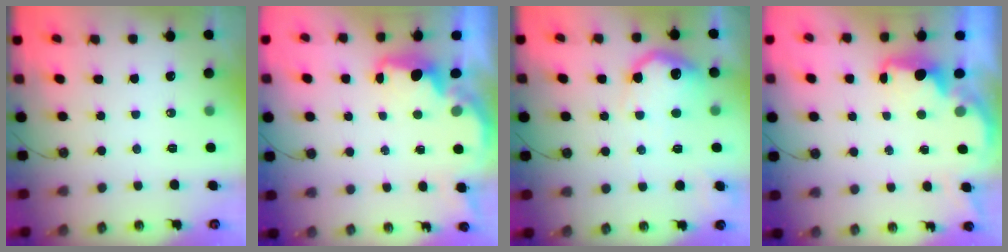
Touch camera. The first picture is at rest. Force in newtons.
{"total": 2.2, "press": 2.0, "slide": 0.8}
{"total": 14.4, "press": 14.4, "slide": 1.0}
{"total": 2.0, "press": 1.8, "slide": 0.8}